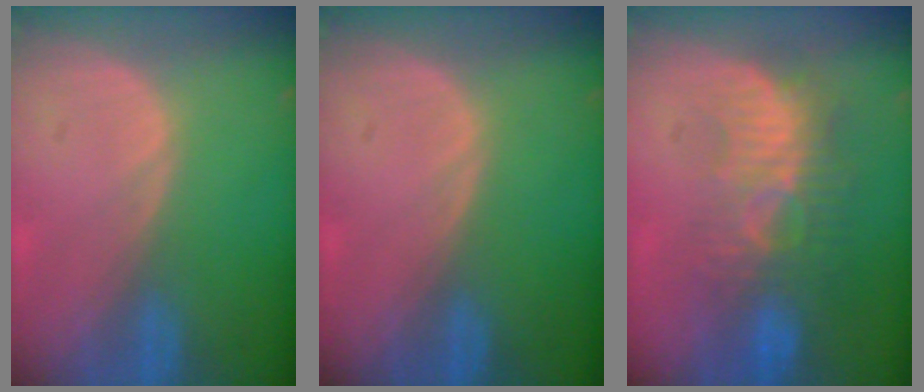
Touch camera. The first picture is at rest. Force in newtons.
{"total": 0.0}
{"total": 9.1, "press": 8.4, "slide": 3.7}